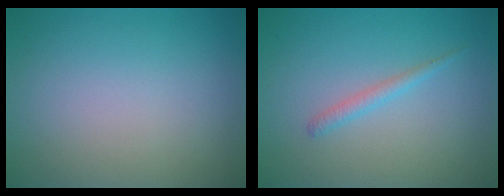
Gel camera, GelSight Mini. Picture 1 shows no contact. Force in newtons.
{"total": 1.2, "press": 1.2, "slide": 0.0}